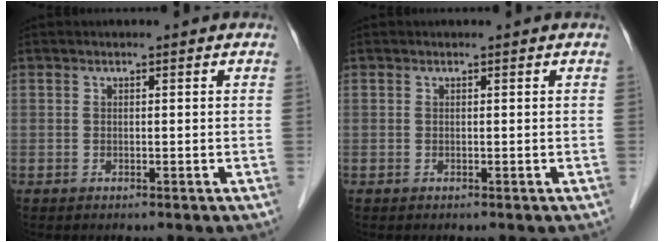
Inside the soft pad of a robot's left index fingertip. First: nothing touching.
{"total": 0.0}